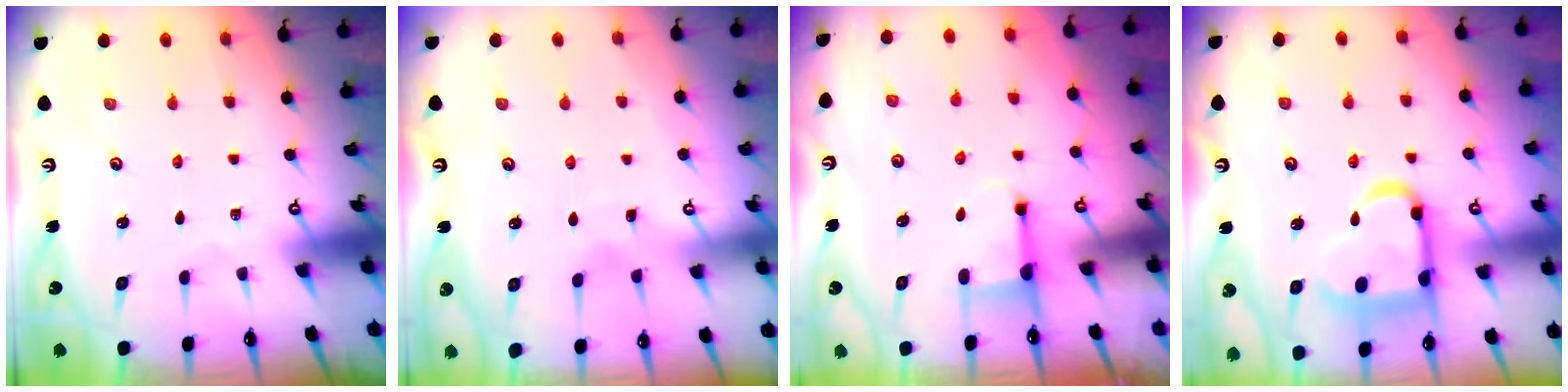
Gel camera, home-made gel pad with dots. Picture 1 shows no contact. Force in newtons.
{"total": 2.8, "press": 2.8, "slide": 0.4}
{"total": 3.1, "press": 2.9, "slide": 0.9}
{"total": 15.9, "press": 15.9, "slide": 1.2}